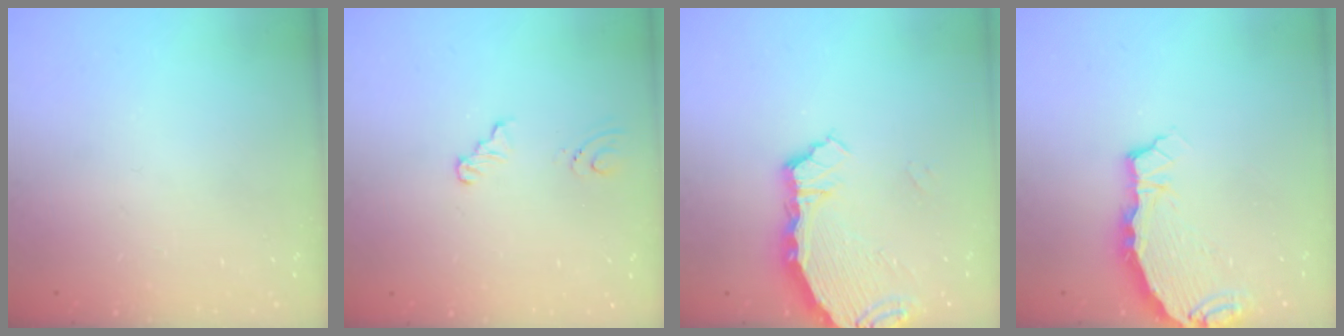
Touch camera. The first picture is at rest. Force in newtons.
{"total": 2.7, "press": 2.3, "slide": 1.5}
{"total": 4.5, "press": 3.9, "slide": 2.2}
{"total": 5.7, "press": 5.7, "slide": 0.4}